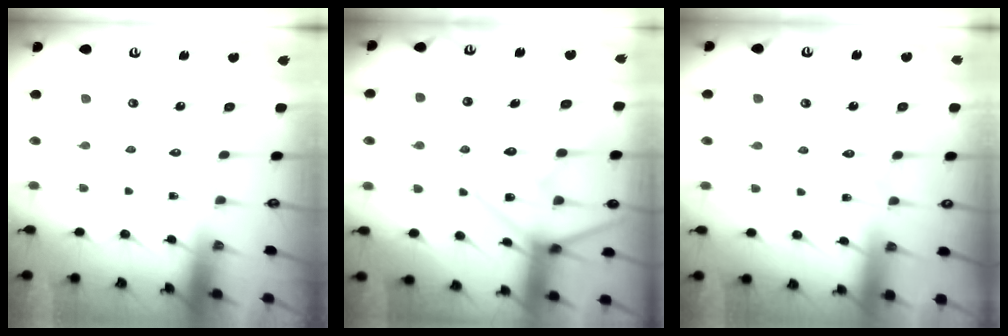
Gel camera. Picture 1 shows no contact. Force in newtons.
{"total": 17.2, "press": 17.1, "slide": 1.6}
{"total": 2.8, "press": 2.8, "slide": 0.4}